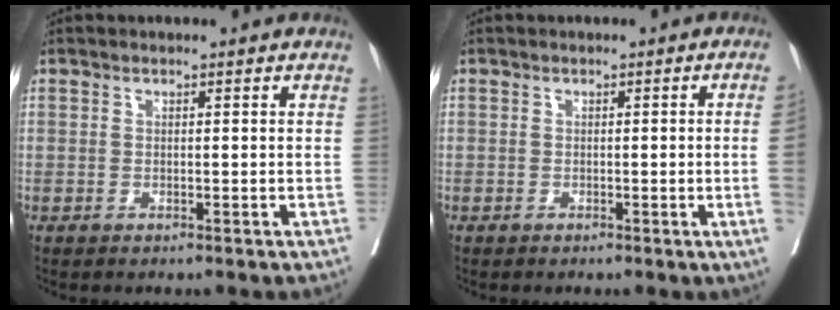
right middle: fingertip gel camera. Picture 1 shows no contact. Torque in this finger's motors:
{"motor_torque": [1.15, -0.99, -0.26, -0.21]}